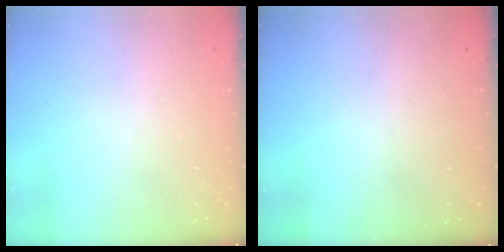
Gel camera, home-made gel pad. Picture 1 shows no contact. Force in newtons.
{"total": 3.1, "press": 2.9, "slide": 1.1}